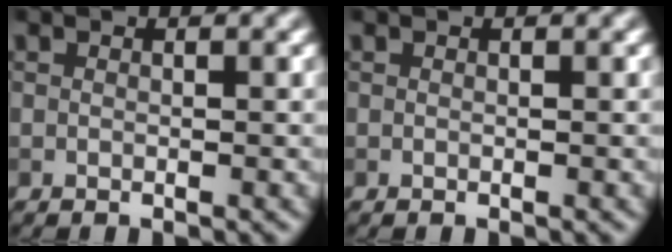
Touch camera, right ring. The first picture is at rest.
{"total": 0.0}